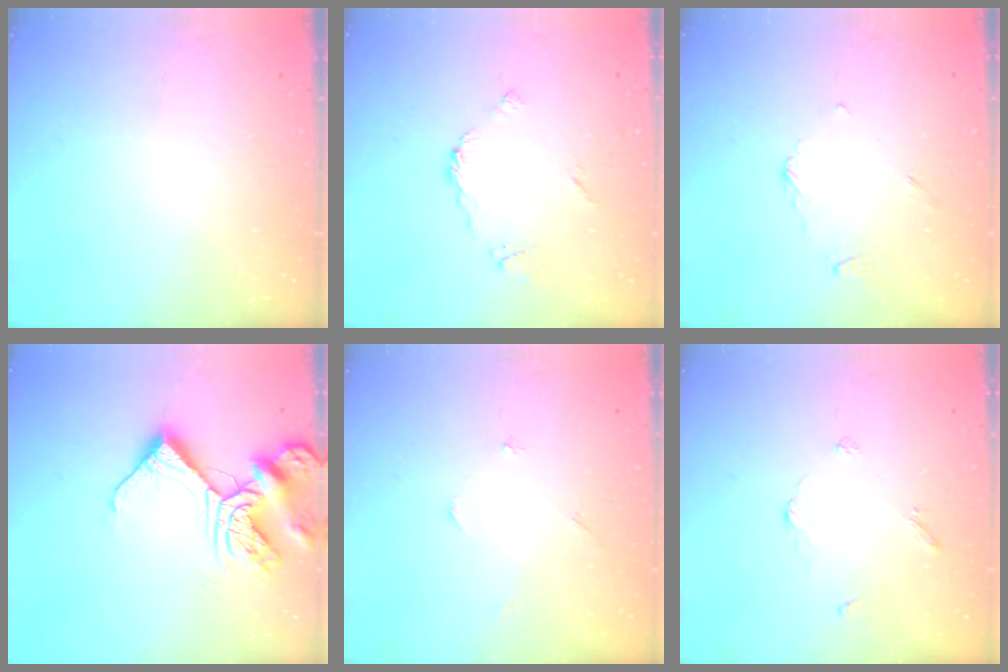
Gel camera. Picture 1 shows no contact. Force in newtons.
{"total": 4.8, "press": 4.8, "slide": 0.4}
{"total": 2.9, "press": 2.9, "slide": 0.3}
{"total": 12.8, "press": 12.7, "slide": 1.4}
{"total": 1.5, "press": 1.5, "slide": 0.2}
{"total": 2.9, "press": 2.9, "slide": 0.5}